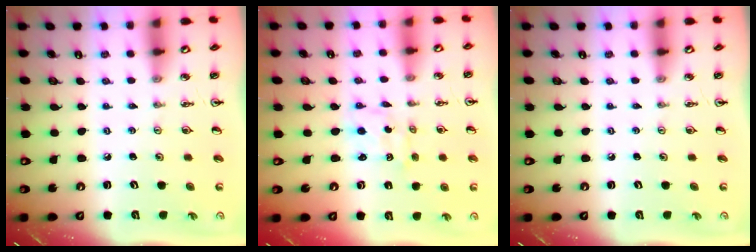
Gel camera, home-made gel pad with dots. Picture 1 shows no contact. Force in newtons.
{"total": 1.3, "press": 1.1, "slide": 0.8}
{"total": 0.0}